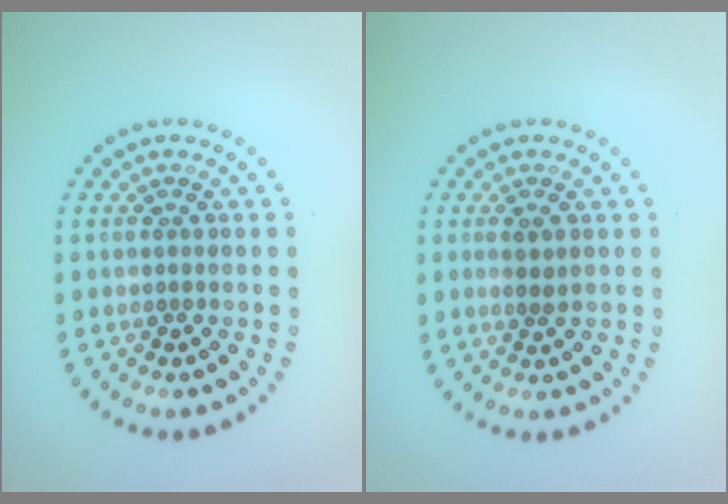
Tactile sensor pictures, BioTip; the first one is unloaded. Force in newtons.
{"total": 1.0, "press": 0.8, "slide": 0.7}